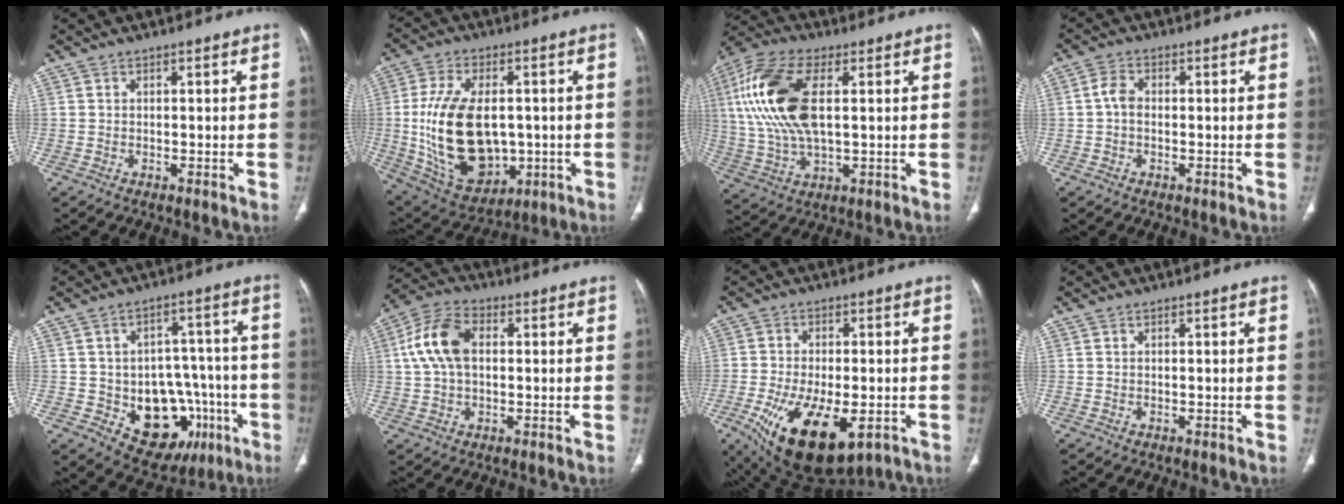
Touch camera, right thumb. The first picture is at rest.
{"total": 20.4, "force": [-0.7, 12.5, 16.1], "torque": [-0.287, -0.008, 0.014]}
{"total": 18.4, "force": [3.6, 8.9, 15.8], "torque": [-0.346, 0.007, 0.067]}
{"total": 3.2, "force": [-0.1, 2.3, 2.3], "torque": [-0.041, 0.009, -0.007]}
{"total": 17.7, "force": [-5.6, 12.5, 11.3], "torque": [-0.104, 0.038, -0.058]}
{"total": 10.4, "force": [1.5, 6.5, 8.0], "torque": [-0.166, 0.024, 0.026]}
{"total": 17.2, "force": [-6.9, 8.1, 13.5], "torque": [-0.246, -0.007, -0.094]}
{"total": 0.0}